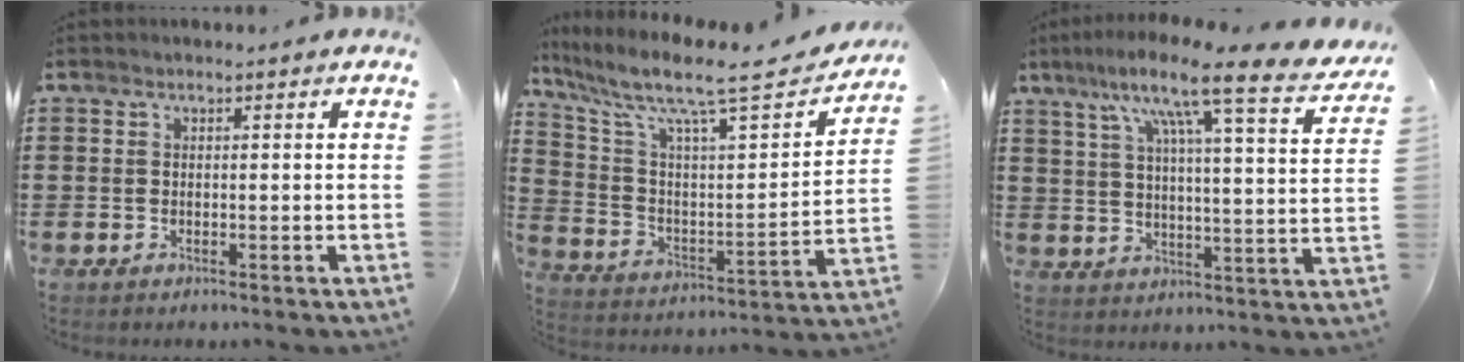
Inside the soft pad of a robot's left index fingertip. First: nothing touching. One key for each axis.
{"total": 10.2, "fx": 7.8, "fy": 1.5, "fz": 6.4, "tx": -0.149, "ty": -0.058, "tz": 0.122}
{"total": 11.6, "fx": 8.8, "fy": 0.4, "fz": 7.5, "tx": -0.155, "ty": -0.055, "tz": 0.133}